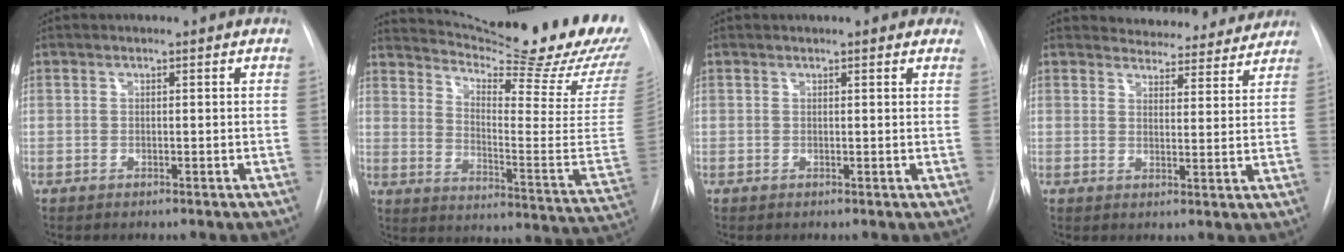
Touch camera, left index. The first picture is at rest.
{"total": 29.2, "force": [25.0, 2.7, 14.7], "torque": [-0.220, -0.115, 0.317]}
{"total": 4.6, "force": [3.8, 1.4, 2.1], "torque": [-0.019, 0.013, 0.034]}
{"total": 11.7, "force": [11.2, 3.2, 1.1], "torque": [0.011, -0.006, 0.126]}